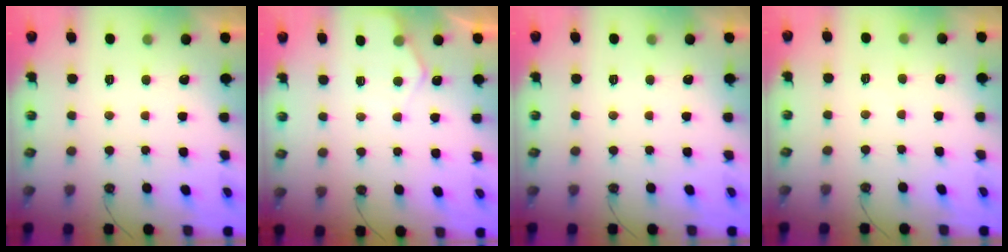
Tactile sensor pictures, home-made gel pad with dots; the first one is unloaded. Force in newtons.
{"total": 5.1, "press": 5.0, "slide": 0.7}
{"total": 0.0}
{"total": 2.4, "press": 2.4, "slide": 0.4}